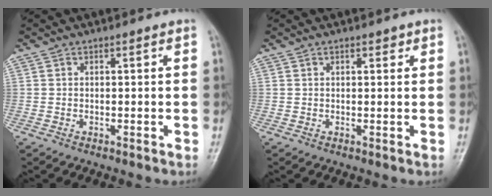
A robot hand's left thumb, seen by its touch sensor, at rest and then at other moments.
{"total": 1.6, "force": [1.0, 0.8, 0.9], "torque": [-0.005, -0.002, 0.010]}